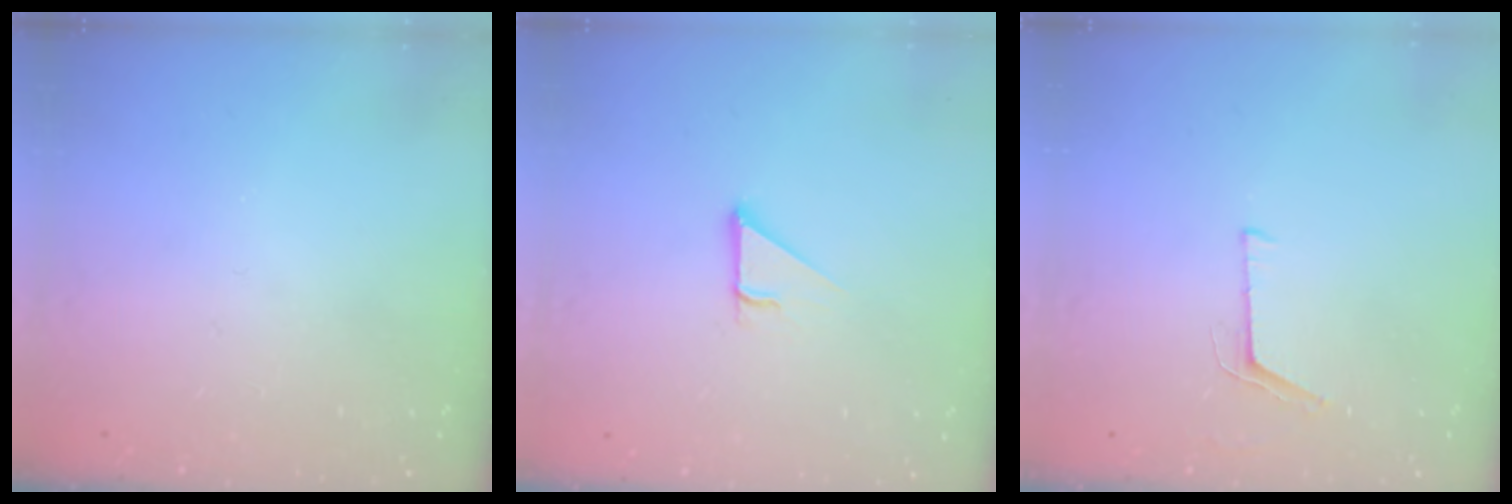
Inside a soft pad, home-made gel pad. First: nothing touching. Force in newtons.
{"total": 2.9, "press": 2.8, "slide": 0.2}
{"total": 4.2, "press": 3.5, "slide": 2.3}